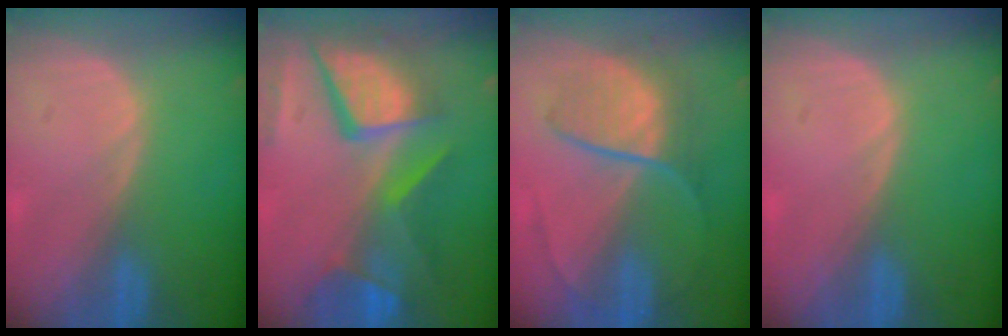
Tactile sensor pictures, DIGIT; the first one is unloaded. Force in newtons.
{"total": 12.2, "press": 10.0, "slide": 7.0}
{"total": 6.8, "press": 6.7, "slide": 1.2}
{"total": 0.0}